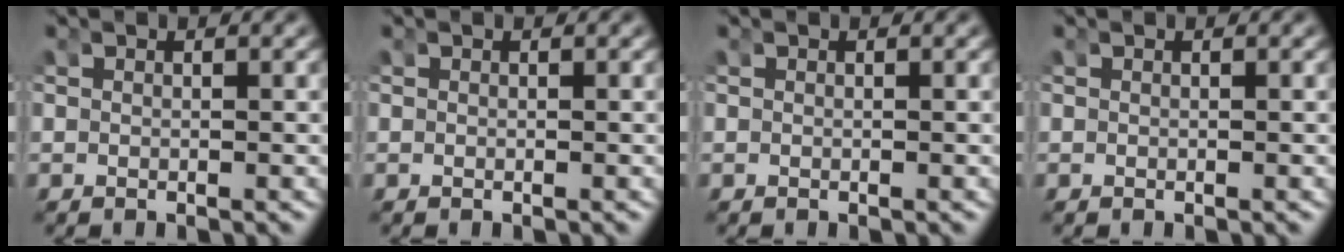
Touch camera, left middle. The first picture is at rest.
{"total": 0.0}
{"total": 0.0}
{"total": 0.0}